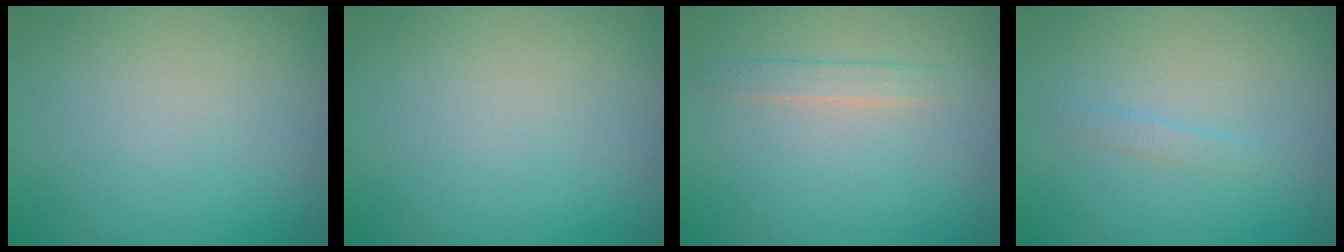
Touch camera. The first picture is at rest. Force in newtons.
{"total": 0.0}
{"total": 1.3, "press": 1.3, "slide": 0.1}
{"total": 0.7, "press": 0.7, "slide": 0.1}